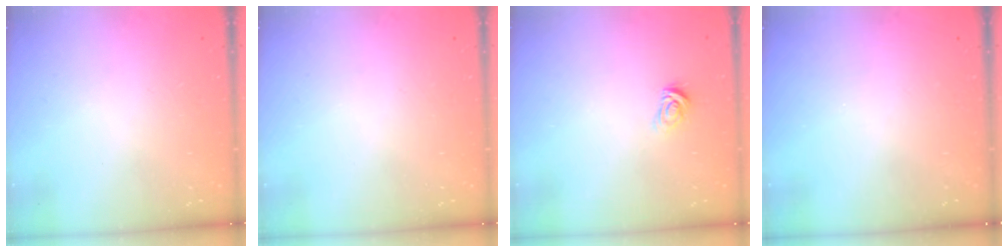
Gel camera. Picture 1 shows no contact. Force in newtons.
{"total": 0.0}
{"total": 2.6, "press": 2.6, "slide": 0.3}
{"total": 0.0}